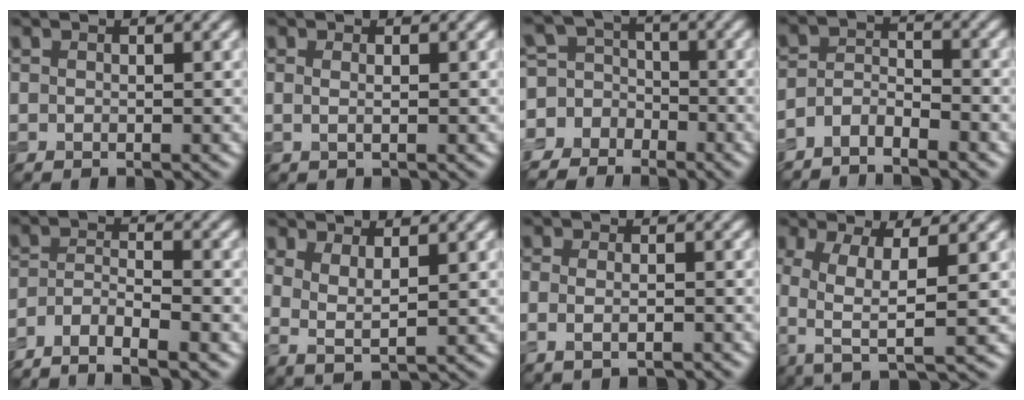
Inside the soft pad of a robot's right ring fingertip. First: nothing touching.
{"total": 0.8, "force": [0.1, 0.3, 0.8], "torque": [-0.015, -0.002, -0.002]}
{"total": 7.7, "force": [-3.7, 6.6, 1.0], "torque": [-0.029, 0.007, -0.079]}
{"total": 2.9, "force": [-2.6, 0.7, 1.0], "torque": [-0.025, 0.001, -0.058]}
{"total": 5.7, "force": [-4.4, 1.4, 3.2], "torque": [-0.058, -0.005, -0.085]}
{"total": 2.7, "force": [0.8, 0.8, 2.5], "torque": [-0.052, -0.008, 0.020]}
{"total": 1.9, "force": [-0.7, 0.7, 1.7], "torque": [-0.031, -0.004, -0.012]}
{"total": 5.9, "force": [-0.7, 1.9, 5.6], "torque": [-0.111, -0.006, -0.016]}